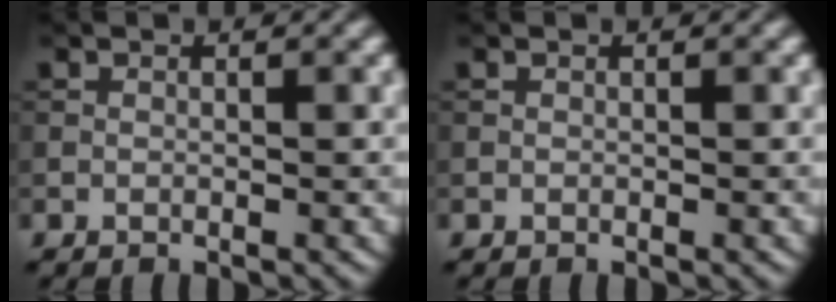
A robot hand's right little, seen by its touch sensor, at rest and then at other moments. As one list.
[{"total": 0.0}]